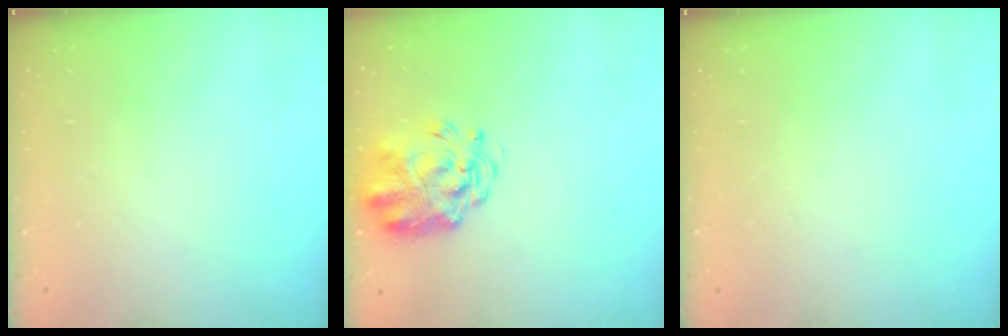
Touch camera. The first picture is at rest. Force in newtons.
{"total": 3.8, "press": 3.4, "slide": 1.6}
{"total": 0.0}